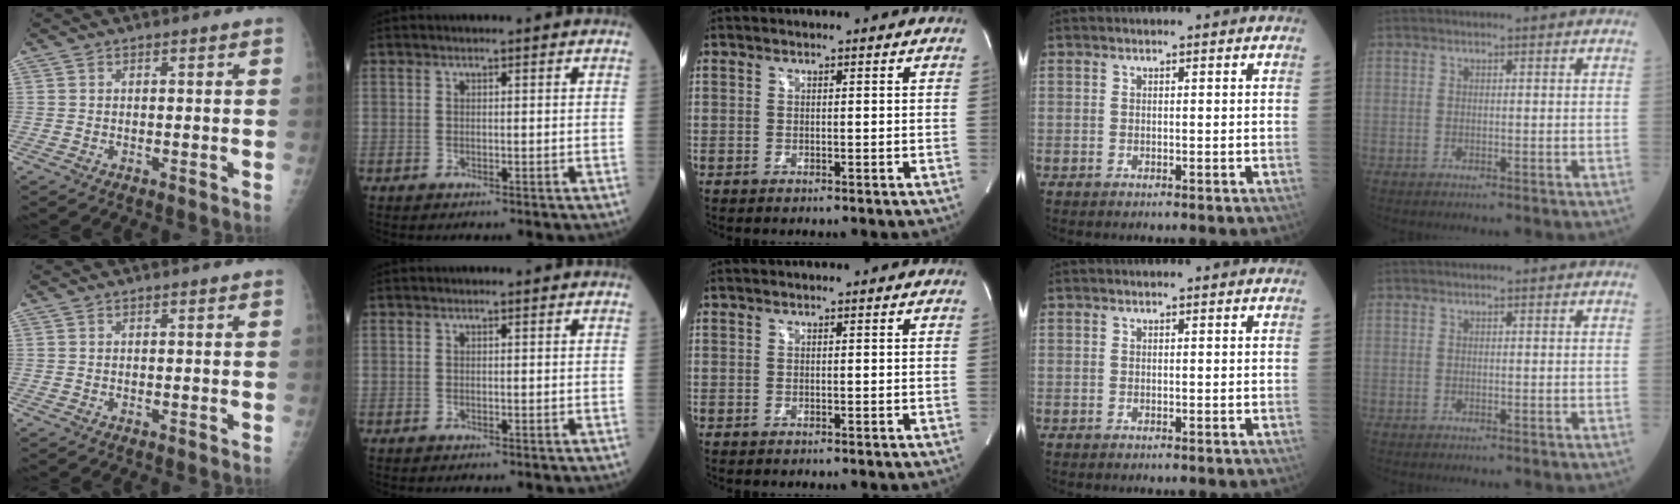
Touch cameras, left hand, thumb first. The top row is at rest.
{}